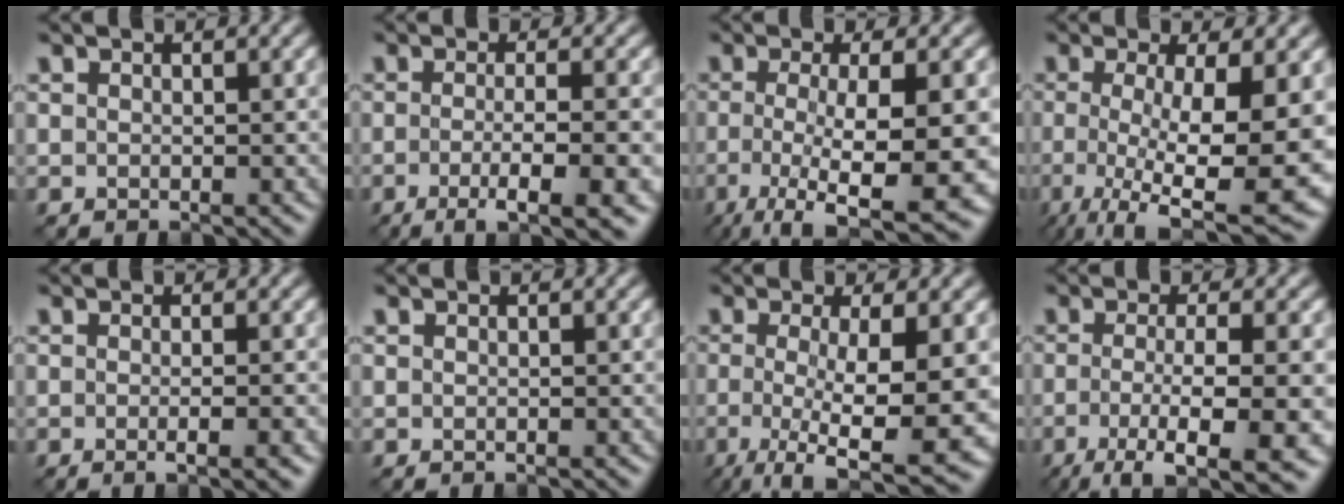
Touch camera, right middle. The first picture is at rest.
{"total": 6.9, "force": [-2.5, 1.8, 6.2], "torque": [-0.087, -0.013, -0.035]}
{"total": 10.4, "force": [-2.9, 2.8, 9.6], "torque": [-0.150, -0.018, -0.042]}
{"total": 11.0, "force": [-1.6, 3.1, 10.5], "torque": [-0.165, -0.022, -0.023]}
{"total": 3.7, "force": [-0.8, 1.3, 3.4], "torque": [-0.027, 0.001, -0.015]}
{"total": 0.0}
{"total": 10.0, "force": [-1.9, 2.6, 9.5], "torque": [-0.142, -0.020, -0.027]}
{"total": 9.9, "force": [-4.1, 2.7, 8.6], "torque": [-0.120, -0.020, -0.061]}